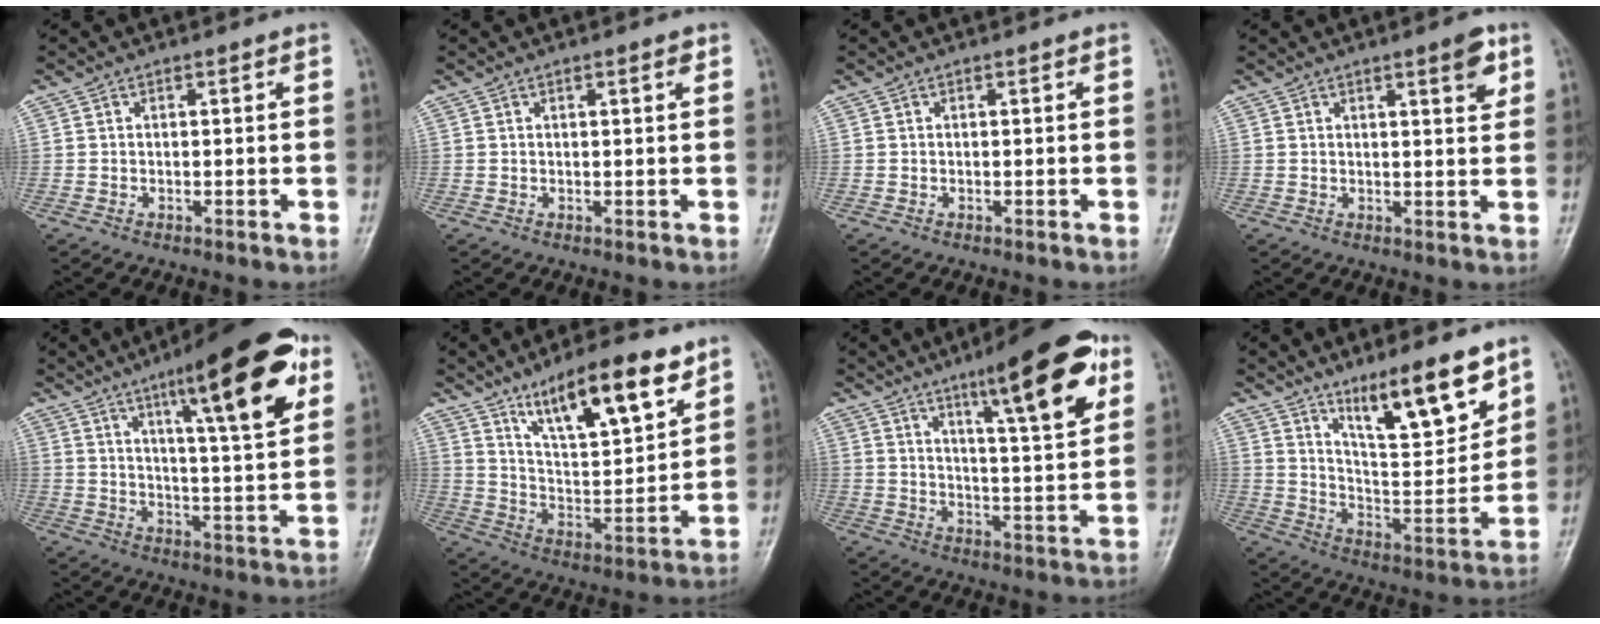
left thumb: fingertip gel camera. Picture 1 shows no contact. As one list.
[{"total": 1.1, "force": [0.6, 0.1, 1.0], "torque": [-0.015, -0.001, 0.008]}, {"total": 0.0}, {"total": 4.4, "force": [2.4, 1.0, 3.6], "torque": [-0.042, -0.013, 0.032]}, {"total": 20.0, "force": [10.1, 4.3, 16.8], "torque": [-0.217, -0.031, 0.145]}, {"total": 17.2, "force": [10.8, 5.0, 12.5], "torque": [-0.177, -0.051, 0.191]}, {"total": 17.2, "force": [9.0, 3.7, 14.2], "torque": [-0.187, -0.034, 0.133]}, {"total": 15.5, "force": [10.2, 3.7, 11.1], "torque": [-0.149, -0.069, 0.181]}]